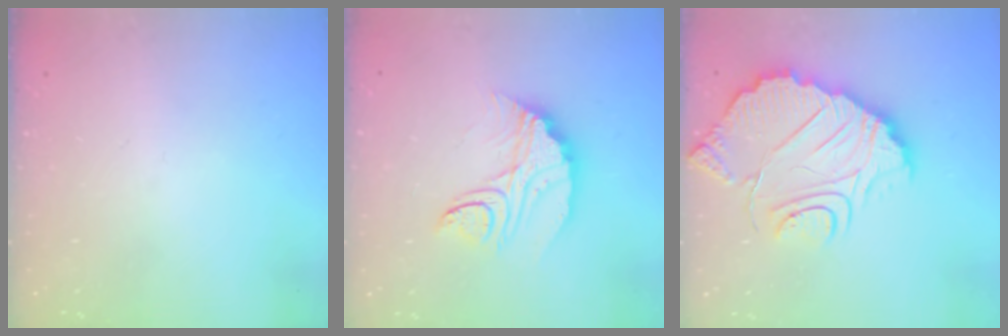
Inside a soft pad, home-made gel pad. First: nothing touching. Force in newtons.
{"total": 12.0, "press": 11.9, "slide": 0.8}
{"total": 14.6, "press": 14.6, "slide": 1.3}